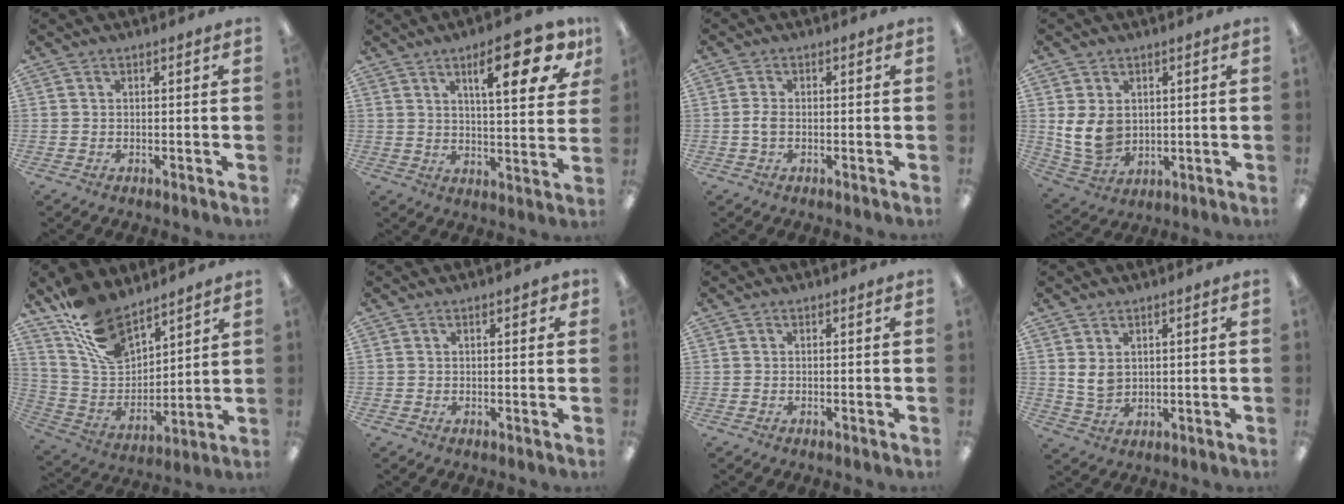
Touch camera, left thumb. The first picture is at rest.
{"total": 15.7, "force": [8.2, 4.7, 12.5], "torque": [-0.165, -0.032, 0.118]}
{"total": 2.5, "force": [-0.2, 1.4, 2.1], "torque": [-0.047, 0.002, -0.007]}
{"total": 8.9, "force": [1.5, 6.9, 5.5], "torque": [-0.124, -0.004, 0.030]}
{"total": 15.3, "force": [11.3, 7.4, 7.1], "torque": [-0.145, -0.059, 0.215]}
{"total": 2.2, "force": [1.1, 0.8, 1.7], "torque": [-0.020, -0.003, 0.015]}
{"total": 0.0}
{"total": 4.9, "force": [1.9, 3.4, 3.0], "torque": [-0.075, -0.004, 0.034]}